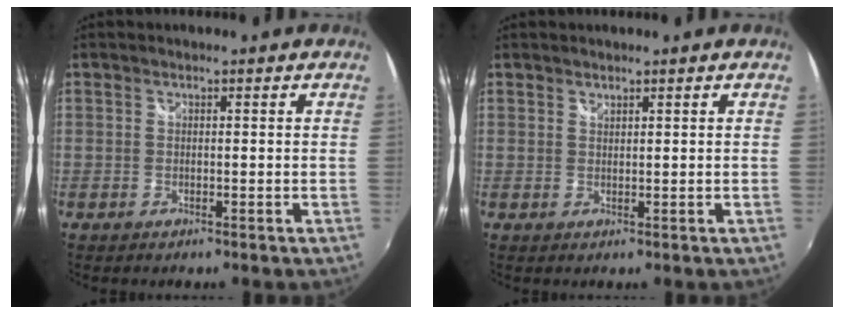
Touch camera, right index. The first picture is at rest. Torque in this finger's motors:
{"motor_torque": [-0.16, -0.01, -0.02, 0.00]}